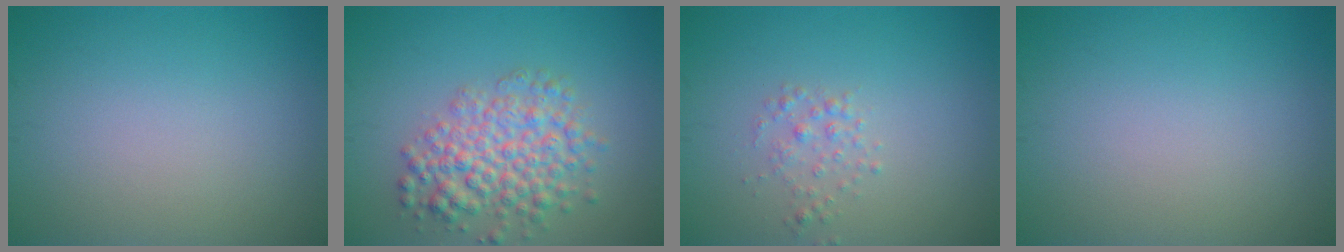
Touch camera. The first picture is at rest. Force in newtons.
{"total": 5.2, "press": 5.2, "slide": 0.2}
{"total": 1.3, "press": 1.3, "slide": 0.0}
{"total": 0.0}